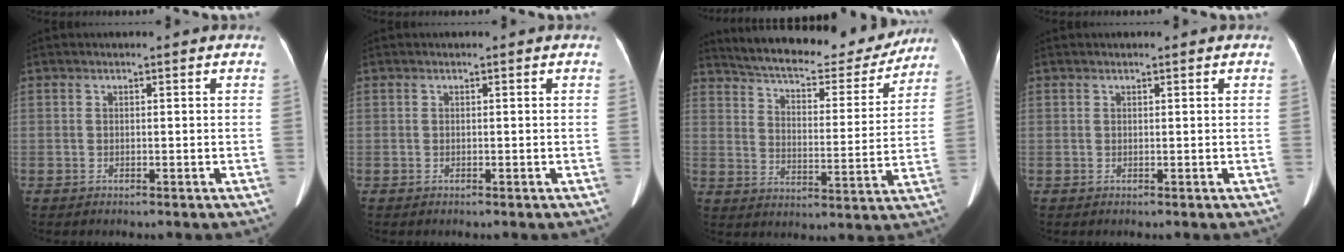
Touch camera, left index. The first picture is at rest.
{"total": 0.0}
{"total": 21.8, "force": [19.8, 5.1, 7.8], "torque": [-0.127, -0.009, 0.267]}
{"total": 0.0}